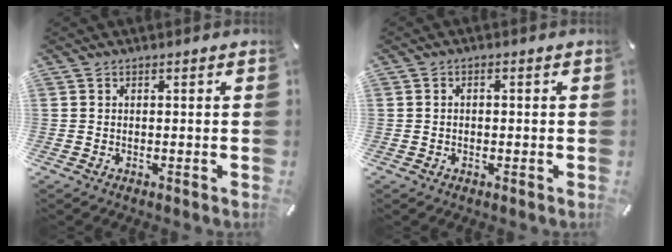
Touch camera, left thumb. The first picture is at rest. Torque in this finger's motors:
{"motor_torque": [-0.13, -0.58, 0.06, 0.11, -0.09]}